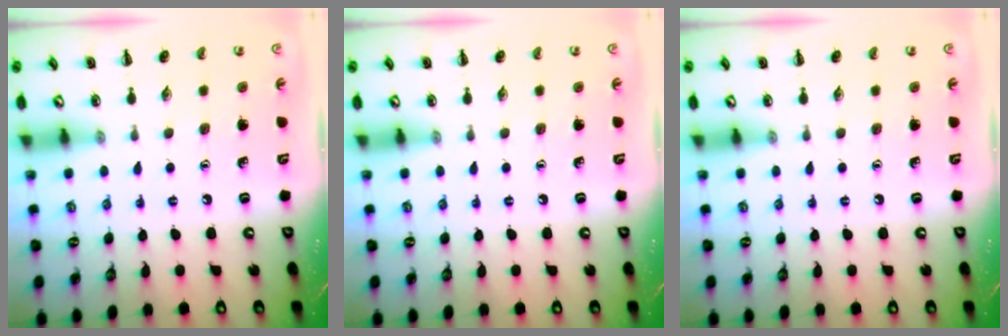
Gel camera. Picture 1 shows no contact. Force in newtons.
{"total": 0.0}
{"total": 0.0}